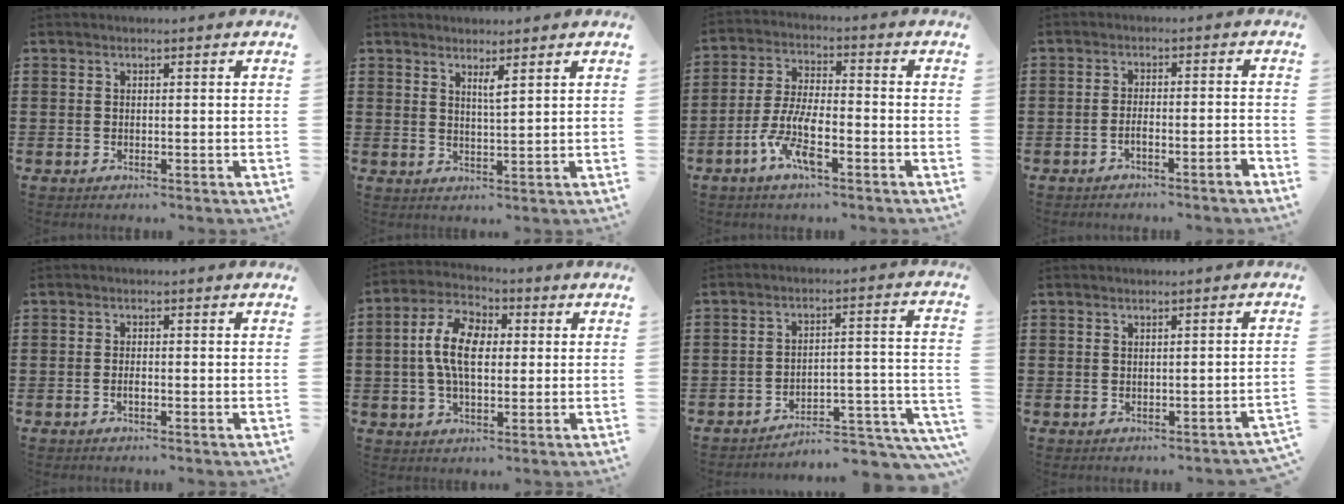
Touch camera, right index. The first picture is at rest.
{"total": 2.2, "force": [1.7, -0.1, 1.3], "torque": [-0.029, -0.001, 0.031]}
{"total": 8.3, "force": [-4.0, 2.6, 6.8], "torque": [-0.155, -0.005, -0.079]}
{"total": 2.4, "force": [-1.9, 0.0, 1.4], "torque": [-0.027, 0.005, -0.037]}
{"total": 1.0, "force": [-0.4, 0.3, 0.9], "torque": [-0.018, -0.002, -0.006]}
{"total": 9.0, "force": [0.6, 5.2, 7.3], "torque": [-0.172, 0.011, 0.004]}
{"total": 5.7, "force": [-5.3, 0.7, 2.0], "torque": [-0.028, 0.001, -0.104]}
{"total": 0.6, "force": [-0.3, 0.0, 0.5], "torque": [-0.011, -0.004, -0.005]}